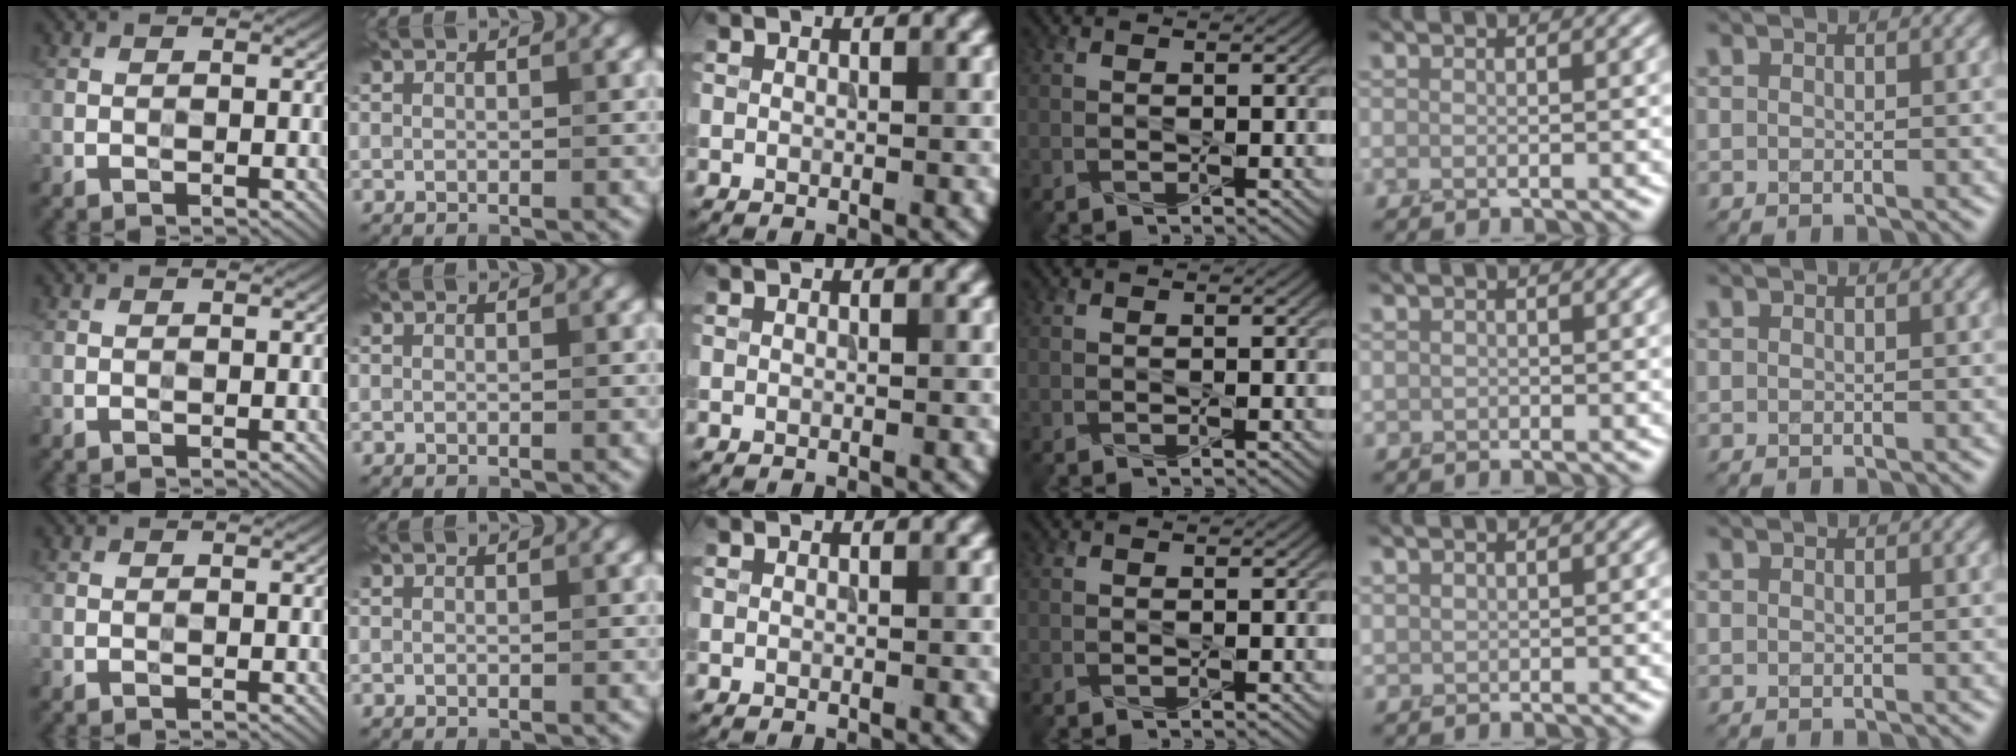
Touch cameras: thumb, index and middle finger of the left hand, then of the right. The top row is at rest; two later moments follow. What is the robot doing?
{"motion": "press", "object": "sticky note"}